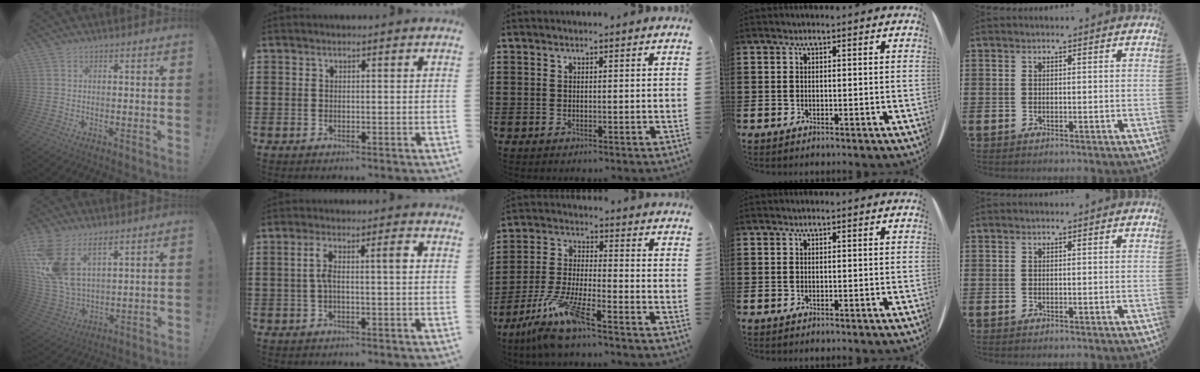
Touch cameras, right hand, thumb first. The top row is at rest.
{"thumb": {"total": 14.0, "force": [7.7, 7.8, 8.8], "torque": [-0.194, -0.039, 0.149]}, "index": {"total": 4.6, "force": [0.2, 1.0, 4.5], "torque": [-0.085, 0.008, -0.002]}, "middle": {"total": 9.2, "force": [-7.1, 0.6, 5.9], "torque": [-0.129, -0.007, -0.141]}}